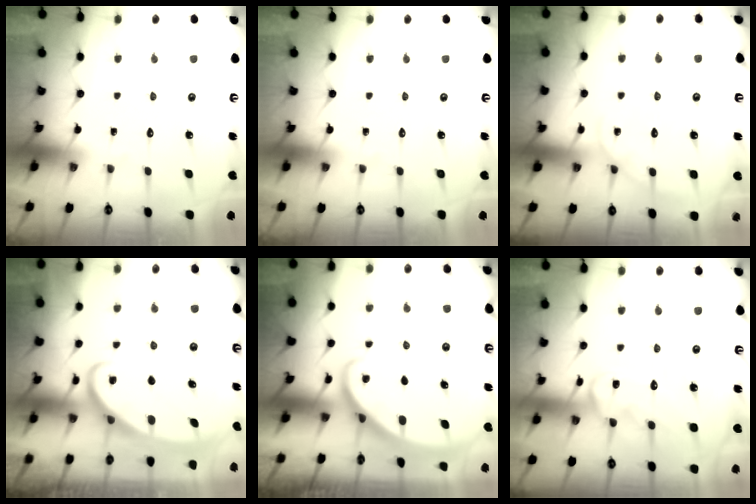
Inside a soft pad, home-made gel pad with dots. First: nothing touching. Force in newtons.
{"total": 0.0}
{"total": 2.1, "press": 2.1, "slide": 0.3}
{"total": 2.7, "press": 2.7, "slide": 0.4}
{"total": 1.9, "press": 1.9, "slide": 0.2}
{"total": 11.4, "press": 11.4, "slide": 1.0}